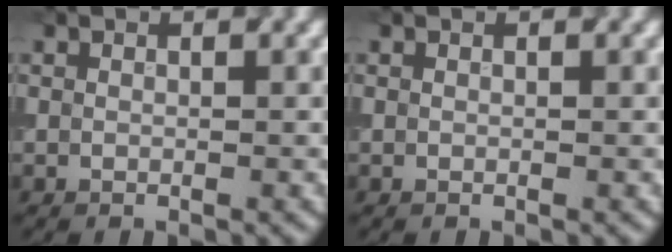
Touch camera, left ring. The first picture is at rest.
{"total": 0.0}